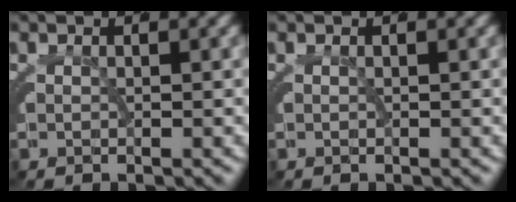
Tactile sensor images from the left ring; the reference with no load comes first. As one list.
[{"total": 0.0}]